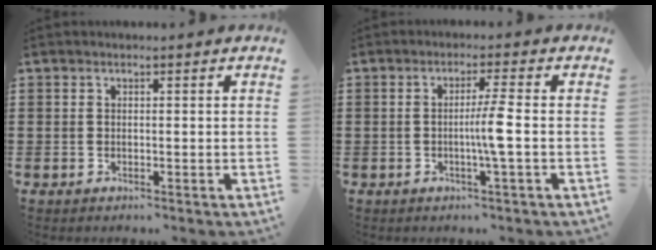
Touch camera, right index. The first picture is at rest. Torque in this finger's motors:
{"motor_torque": [2.13, 0.01, 0.37, 0.11]}